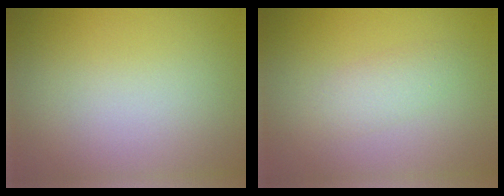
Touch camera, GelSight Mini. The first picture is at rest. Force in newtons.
{"total": 1.8, "press": 1.8, "slide": 0.0}